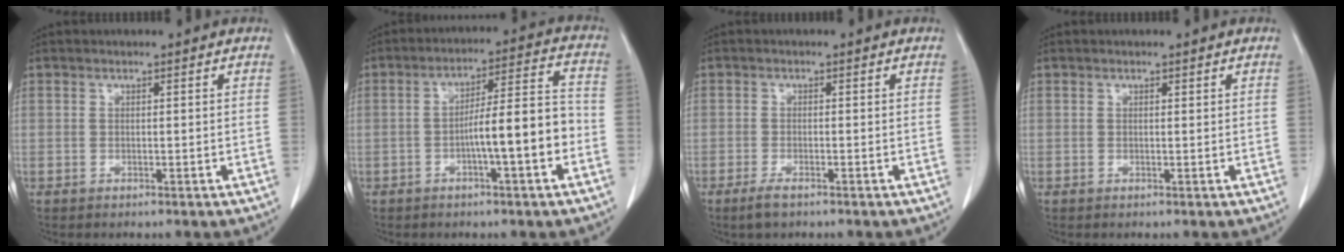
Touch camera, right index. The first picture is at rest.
{"total": 9.7, "force": [-2.8, 0.8, 9.3], "torque": [-0.147, 0.023, -0.044]}
{"total": 2.3, "force": [-1.6, 0.6, 1.5], "torque": [-0.035, -0.004, -0.029]}
{"total": 0.0}